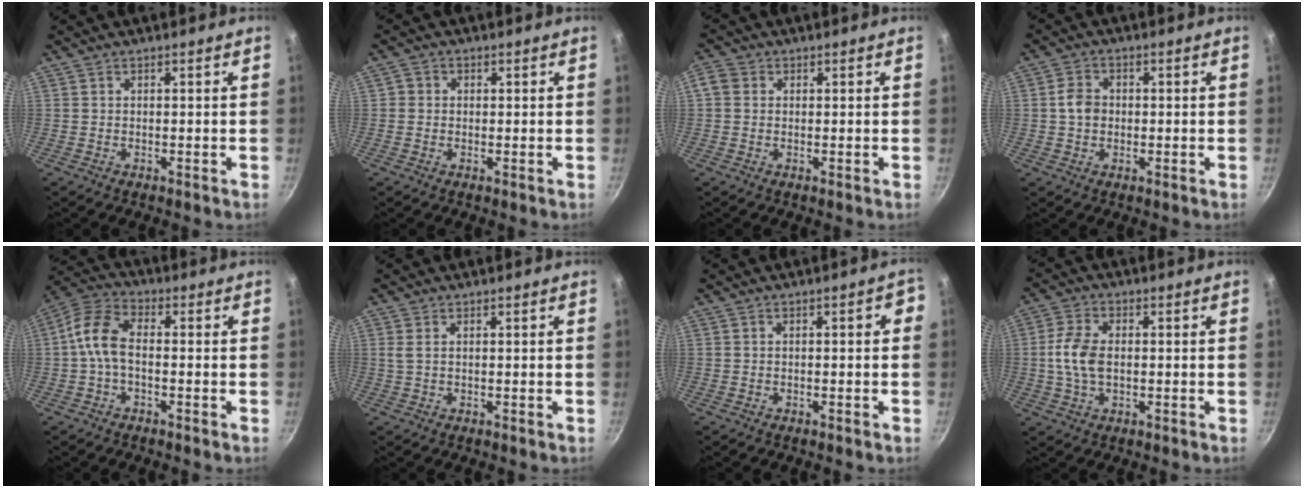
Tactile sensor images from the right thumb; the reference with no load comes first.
{"total": 1.7, "force": [0.0, 1.6, 0.5], "torque": [-0.001, 0.001, -0.005]}
{"total": 3.1, "force": [0.5, 2.8, 1.3], "torque": [-0.021, 0.004, -0.002]}
{"total": 4.3, "force": [0.0, 3.5, 2.5], "torque": [-0.032, 0.011, -0.007]}
{"total": 7.2, "force": [-1.0, 4.0, 5.9], "torque": [-0.123, 0.032, -0.035]}
{"total": 1.5, "force": [0.5, 0.7, 1.2], "torque": [-0.030, 0.001, 0.011]}
{"total": 2.2, "force": [-0.1, 1.0, 2.0], "torque": [-0.018, 0.015, -0.001]}
{"total": 7.3, "force": [0.0, 4.5, 5.7], "torque": [-0.114, 0.012, -0.004]}